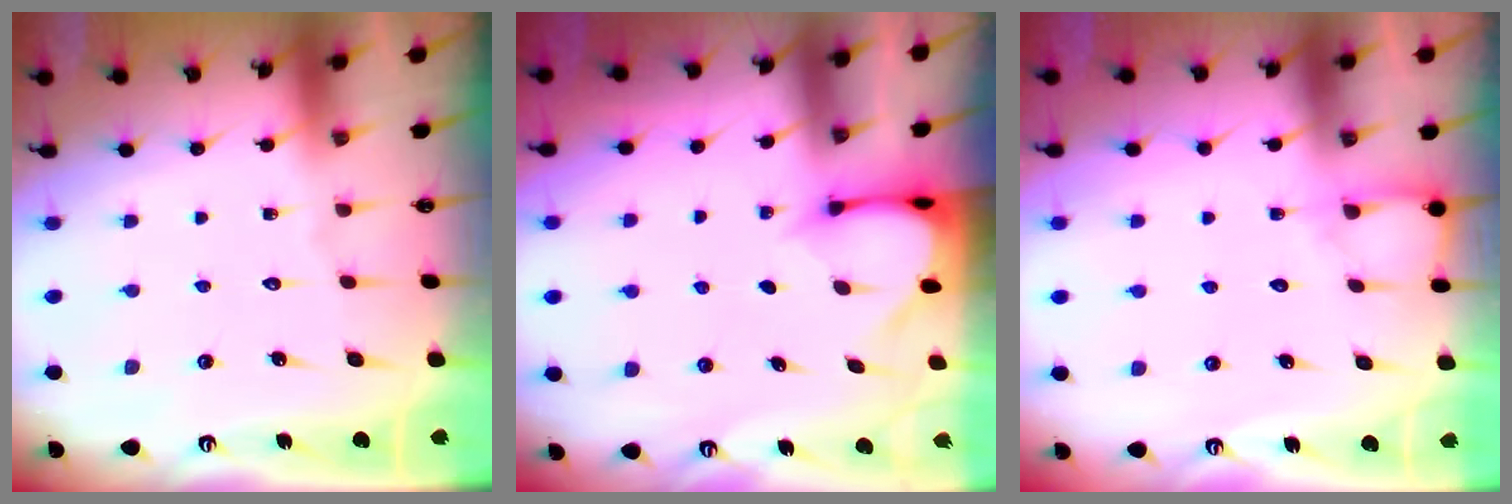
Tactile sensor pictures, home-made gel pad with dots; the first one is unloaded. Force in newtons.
{"total": 3.5, "press": 3.4, "slide": 0.3}
{"total": 3.8, "press": 3.8, "slide": 0.4}